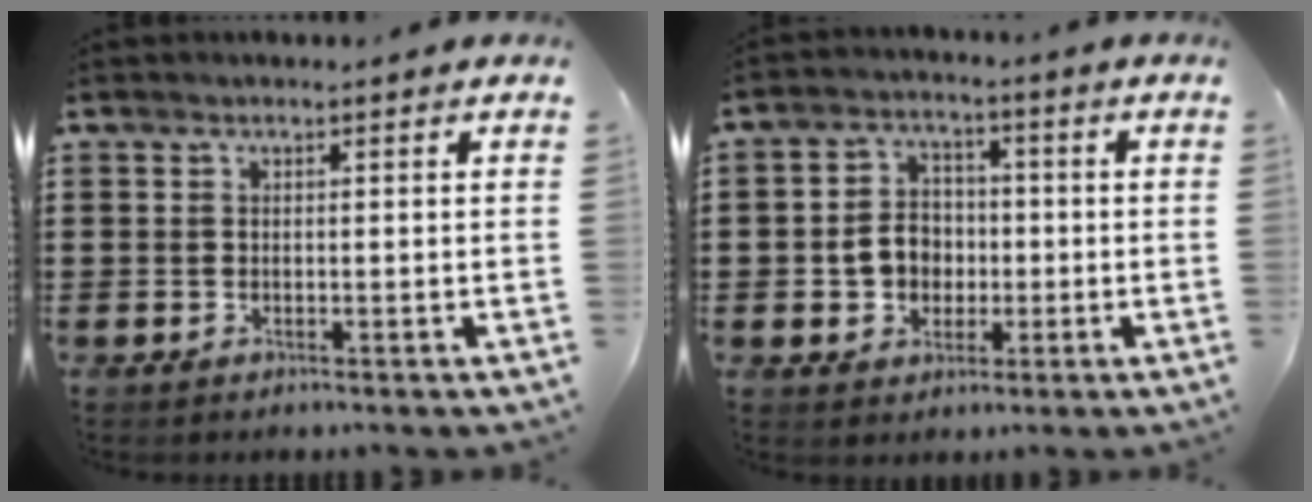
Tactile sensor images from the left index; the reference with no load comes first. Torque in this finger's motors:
{"motor_torque": [0.33, 0.29, 0.24, 0.08]}